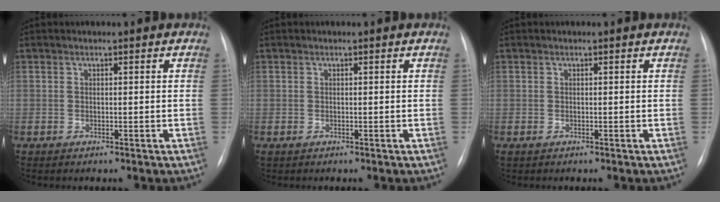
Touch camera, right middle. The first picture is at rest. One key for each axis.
{"total": 0.0}
{"total": 0.0}